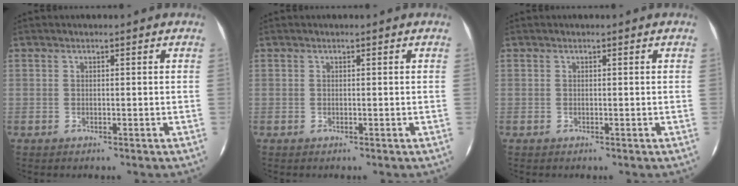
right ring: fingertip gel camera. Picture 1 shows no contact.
{"total": 0.0}
{"total": 0.0}